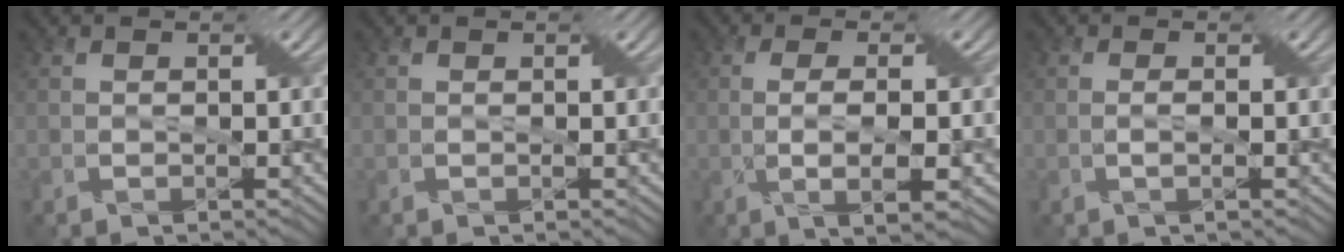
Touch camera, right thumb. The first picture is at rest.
{"total": 0.0}
{"total": 4.7, "force": [-0.7, 1.0, 4.6], "torque": [-0.089, 0.003, -0.010]}
{"total": 1.1, "force": [-0.1, 0.0, 1.0], "torque": [-0.022, 0.004, -0.004]}